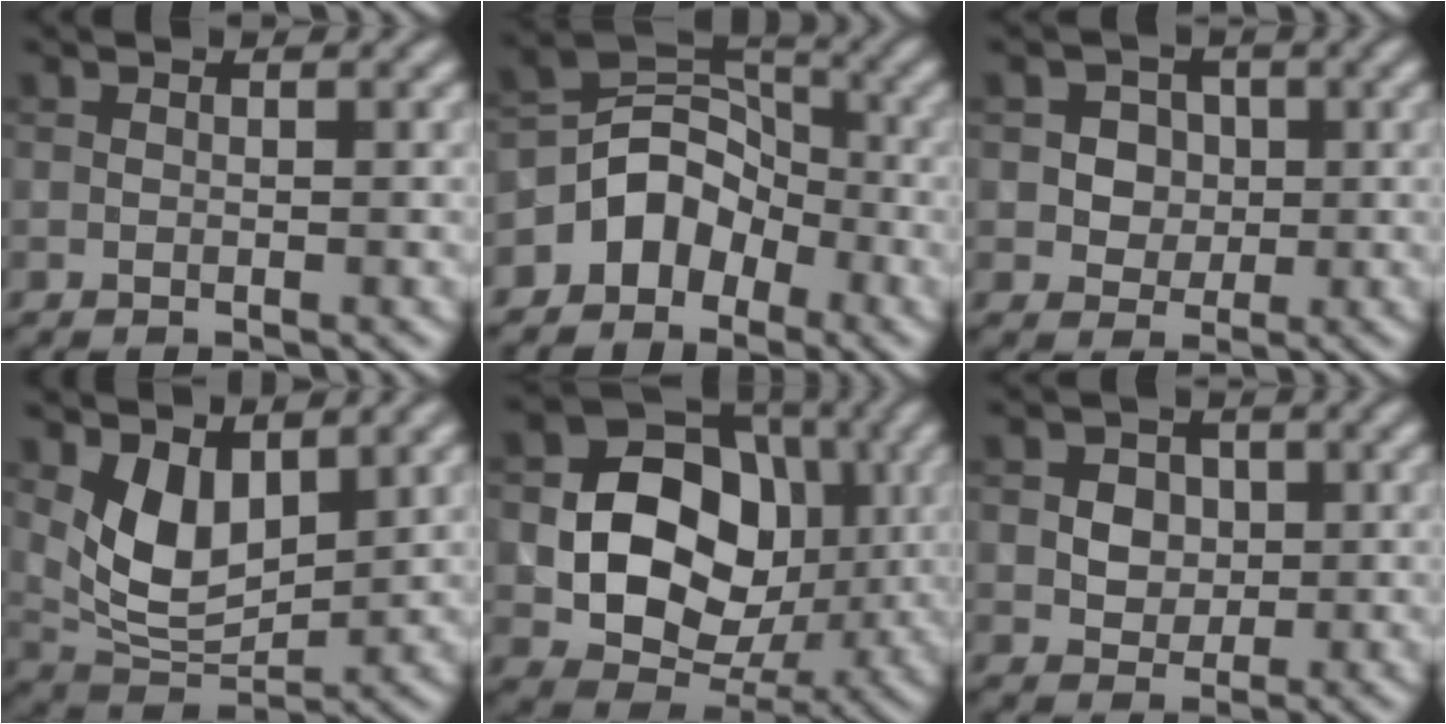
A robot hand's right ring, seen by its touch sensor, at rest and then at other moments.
{"total": 4.9, "force": [-2.8, 3.7, 1.8], "torque": [-0.012, 0.011, -0.062]}
{"total": 3.7, "force": [0.9, 3.2, 1.5], "torque": [-0.011, 0.007, 0.010]}
{"total": 5.4, "force": [2.2, 3.0, 3.9], "torque": [-0.083, -0.014, 0.049]}
{"total": 12.3, "force": [0.1, 9.9, 7.3], "torque": [-0.102, 0.004, -0.005]}
{"total": 3.3, "force": [0.7, 2.7, 1.7], "torque": [-0.021, 0.006, 0.008]}